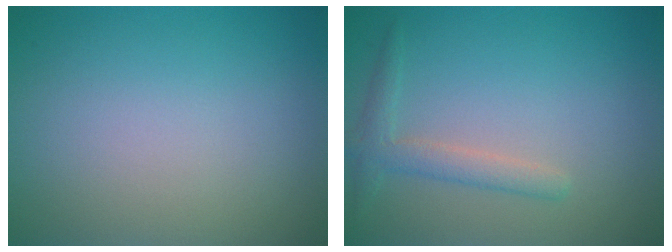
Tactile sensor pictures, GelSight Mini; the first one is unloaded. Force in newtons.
{"total": 2.1, "press": 2.1, "slide": 0.0}